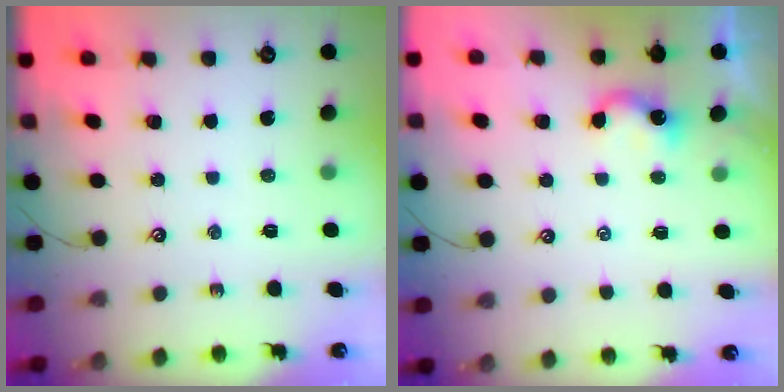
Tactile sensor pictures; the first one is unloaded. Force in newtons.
{"total": 1.8, "press": 1.8, "slide": 0.3}